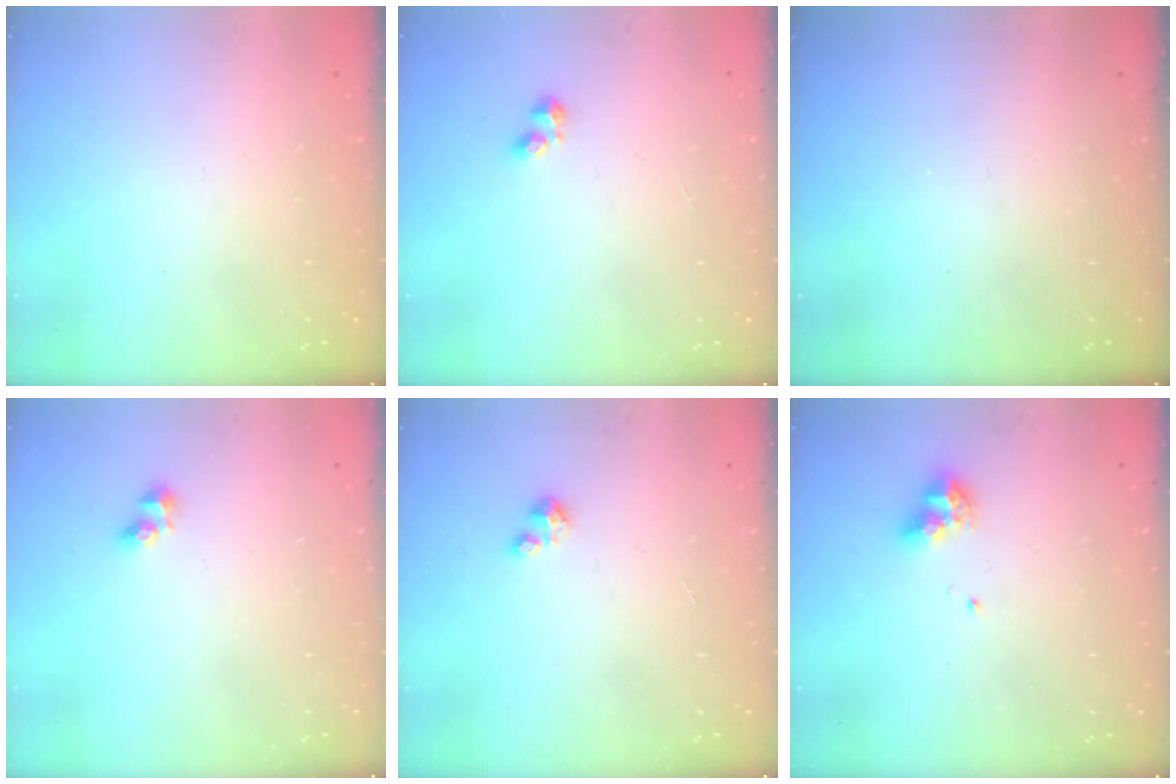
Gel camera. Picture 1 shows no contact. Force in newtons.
{"total": 2.2, "press": 2.1, "slide": 0.6}
{"total": 0.0}
{"total": 2.7, "press": 2.5, "slide": 1.0}
{"total": 0.9, "press": 0.9, "slide": 0.2}
{"total": 8.5, "press": 8.4, "slide": 0.9}